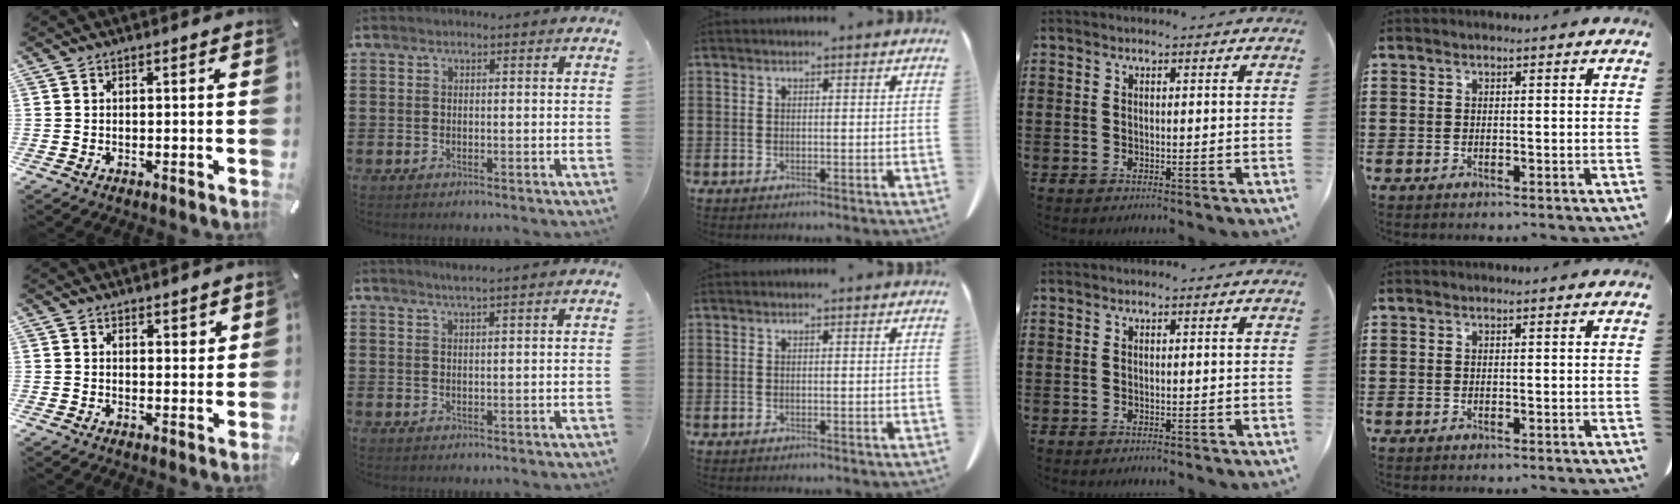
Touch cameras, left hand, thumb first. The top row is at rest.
{"thumb": {"total": 2.3, "force": [1.8, 1.4, 0.4], "torque": [0.007, -0.009, 0.030]}, "index": {"total": 1.7, "force": [1.5, -0.3, 0.7], "torque": [-0.015, 0.000, 0.029]}}